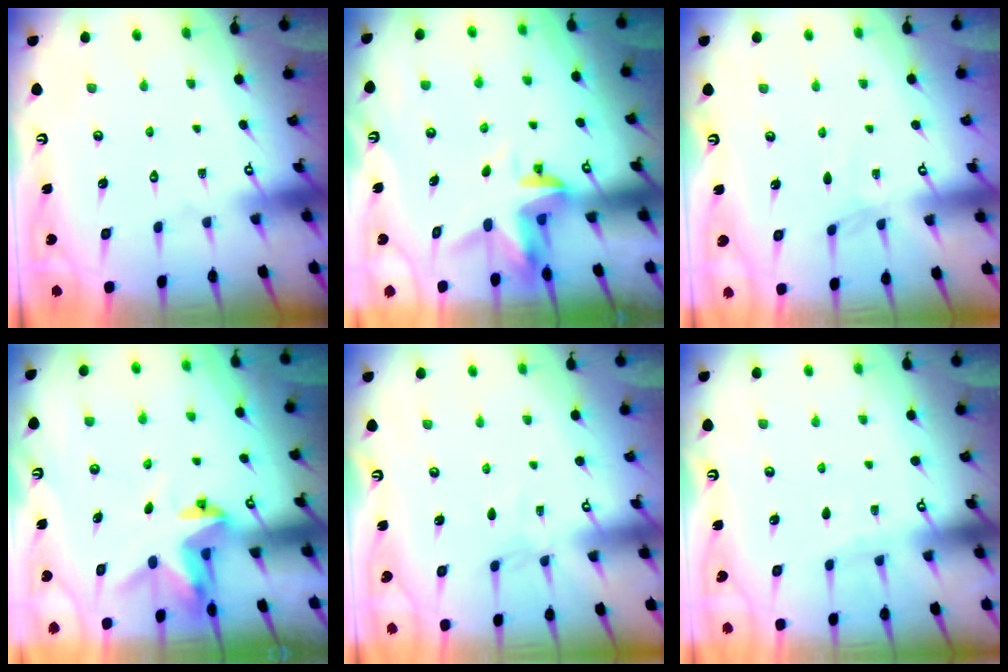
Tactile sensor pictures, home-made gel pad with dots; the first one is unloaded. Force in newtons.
{"total": 3.3, "press": 3.3, "slide": 0.4}
{"total": 0.0}
{"total": 3.2, "press": 3.2, "slide": 0.1}
{"total": 3.2, "press": 3.1, "slide": 0.4}
{"total": 3.7, "press": 3.6, "slide": 0.5}